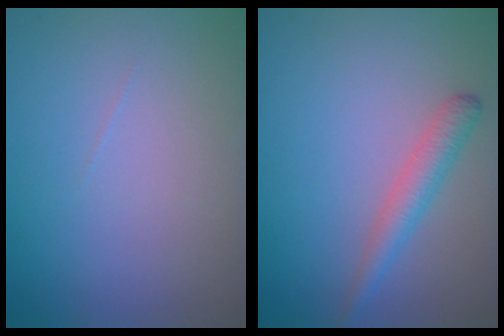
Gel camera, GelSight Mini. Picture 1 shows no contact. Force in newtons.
{"total": 2.3, "press": 2.3, "slide": 0.0}